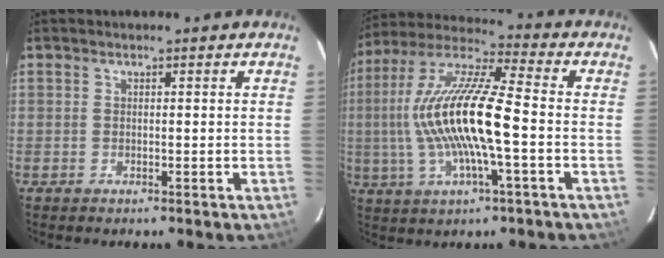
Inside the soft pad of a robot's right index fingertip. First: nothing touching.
{"total": 18.1, "force": [-2.0, 3.2, 17.7], "torque": [-0.345, 0.005, -0.042]}